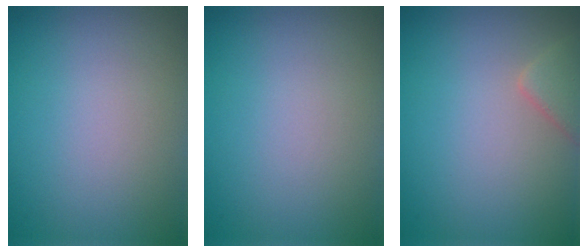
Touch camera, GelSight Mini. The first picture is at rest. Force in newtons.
{"total": 0.0}
{"total": 2.1, "press": 2.1, "slide": 0.2}